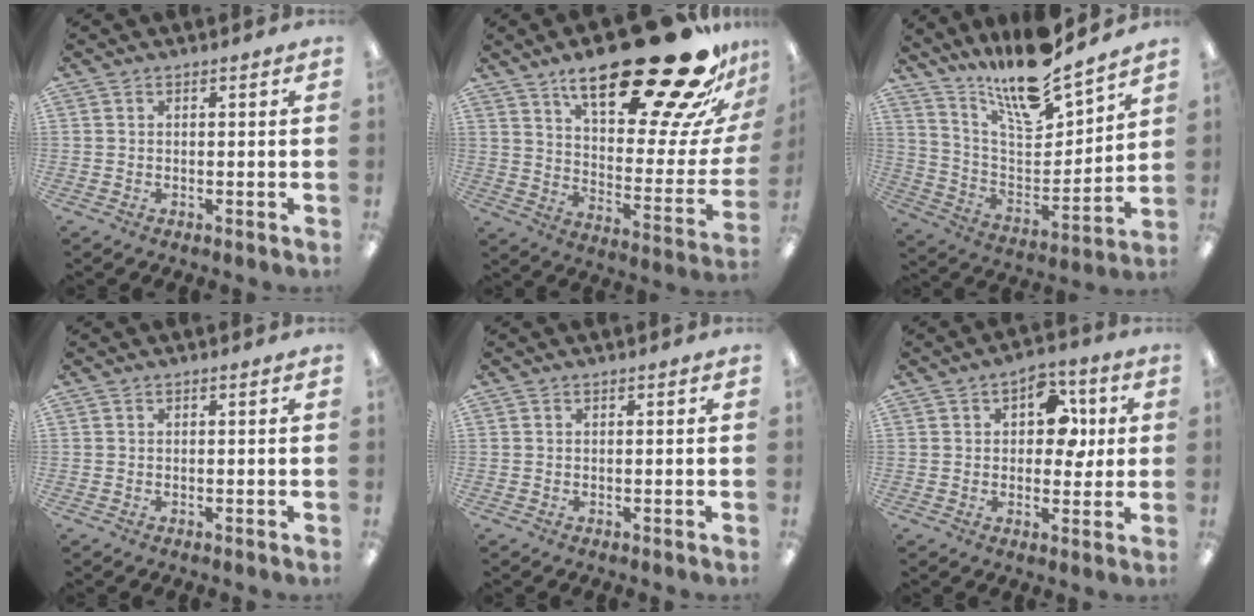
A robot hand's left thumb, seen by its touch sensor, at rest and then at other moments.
{"total": 32.4, "force": [21.5, 10.1, 22.0], "torque": [-0.297, -0.150, 0.347]}
{"total": 17.1, "force": [15.3, 2.3, 7.4], "torque": [-0.149, -0.112, 0.262]}
{"total": 0.0}
{"total": 0.0}
{"total": 10.0, "force": [3.1, 6.7, 6.8], "torque": [-0.076, -0.003, 0.048]}